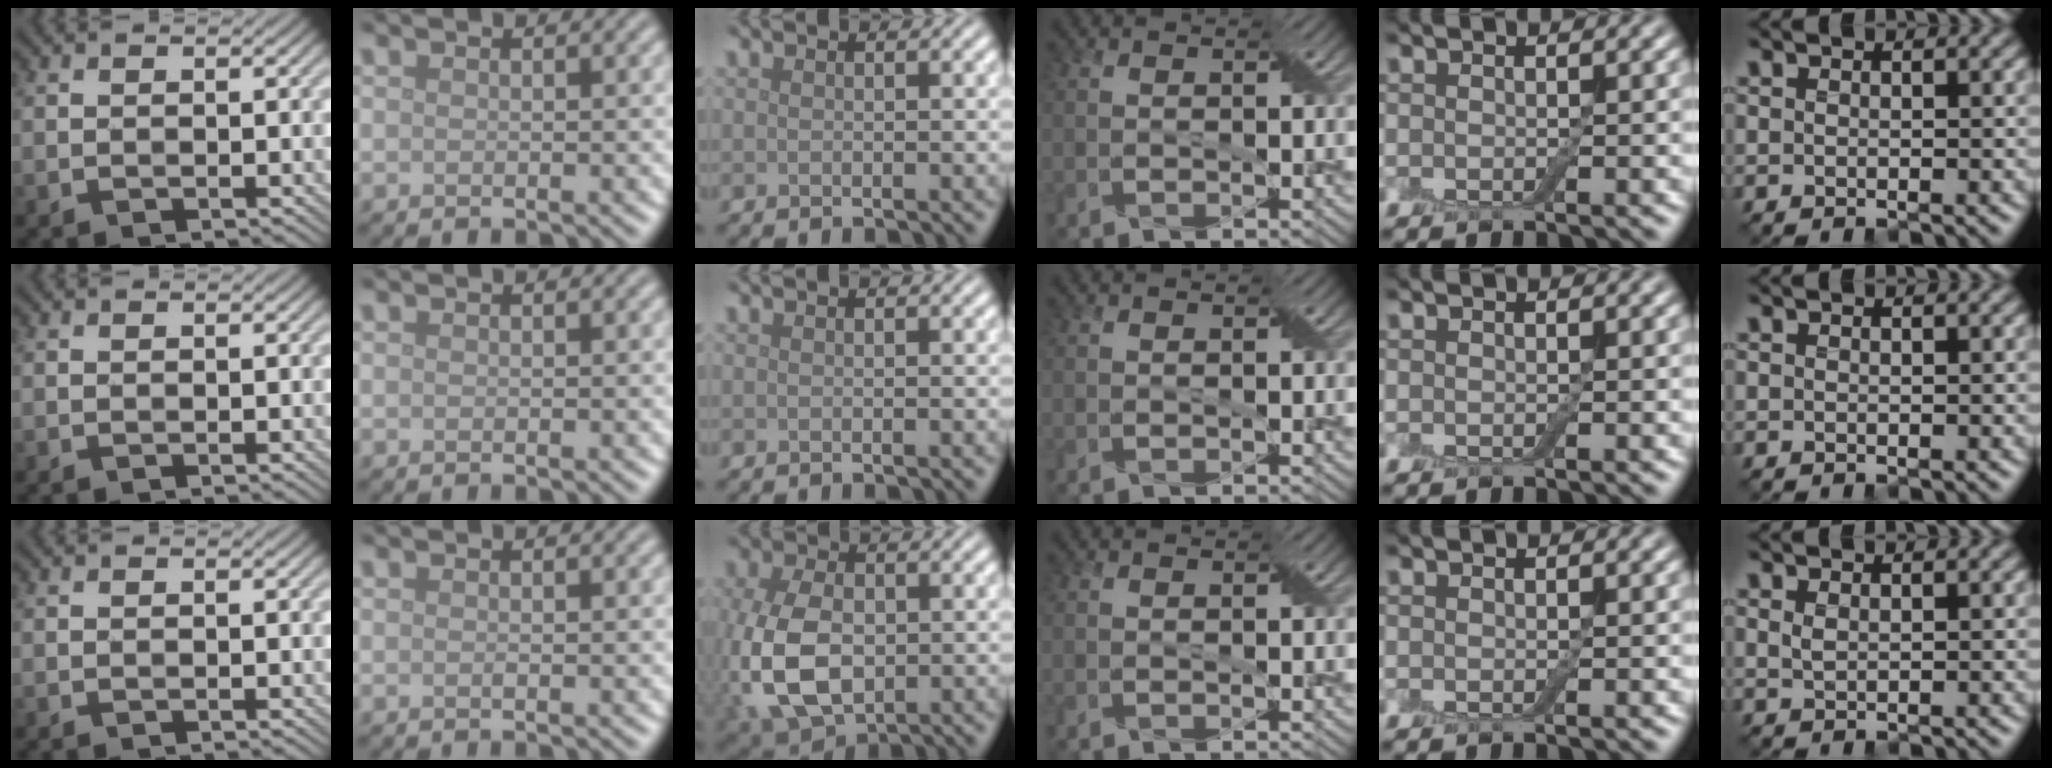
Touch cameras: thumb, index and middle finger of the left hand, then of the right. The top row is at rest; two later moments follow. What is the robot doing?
{"motion": "extract", "object": "drawer"}